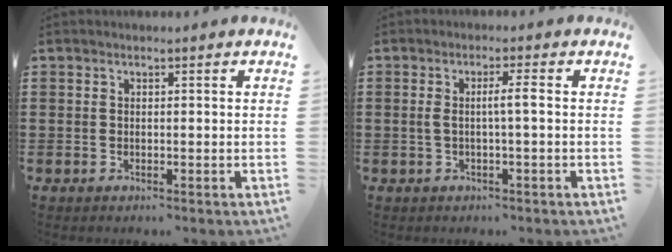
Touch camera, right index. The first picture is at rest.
{"total": 3.0, "force": [-0.2, 0.0, 3.0], "torque": [-0.056, -0.001, -0.007]}